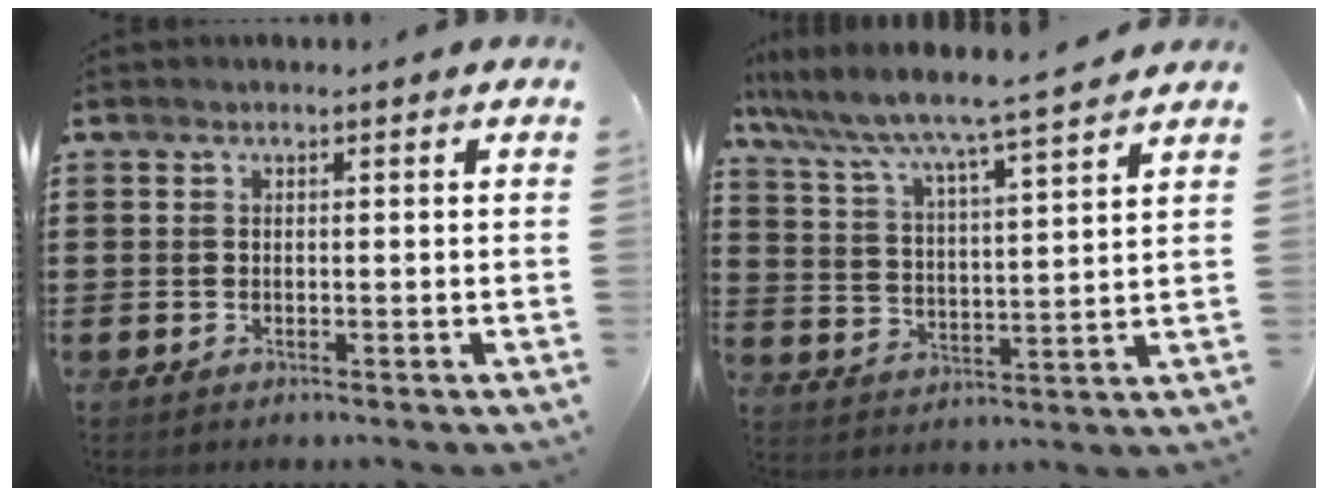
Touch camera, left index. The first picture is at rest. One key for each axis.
{"total": 5.5, "fx": 5.1, "fy": -0.6, "fz": 1.9, "tx": -0.062, "ty": -0.042, "tz": 0.078}